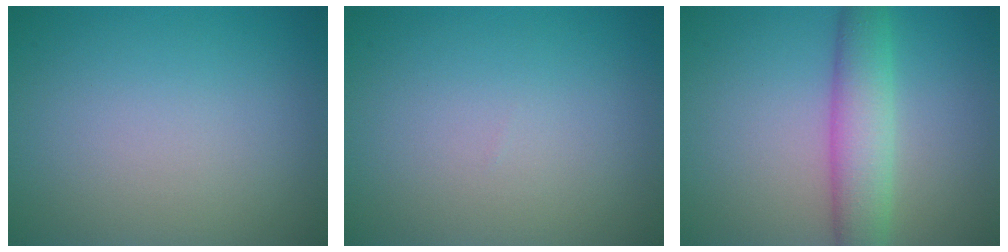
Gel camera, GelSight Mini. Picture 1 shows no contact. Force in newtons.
{"total": 0.0}
{"total": 4.7, "press": 4.7, "slide": 0.1}